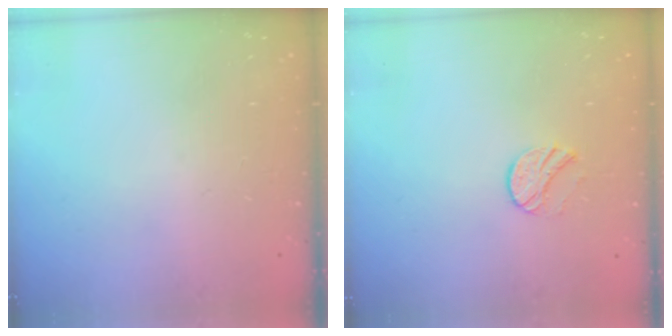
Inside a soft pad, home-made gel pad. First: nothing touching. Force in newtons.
{"total": 7.4, "press": 7.4, "slide": 0.6}